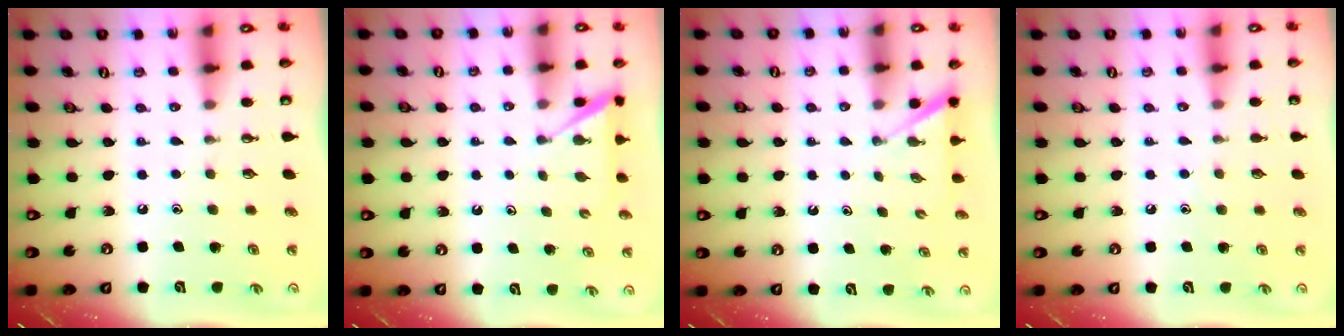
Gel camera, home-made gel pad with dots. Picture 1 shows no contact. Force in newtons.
{"total": 3.5, "press": 3.4, "slide": 0.4}
{"total": 1.2, "press": 1.2, "slide": 0.1}
{"total": 3.0, "press": 2.9, "slide": 0.4}